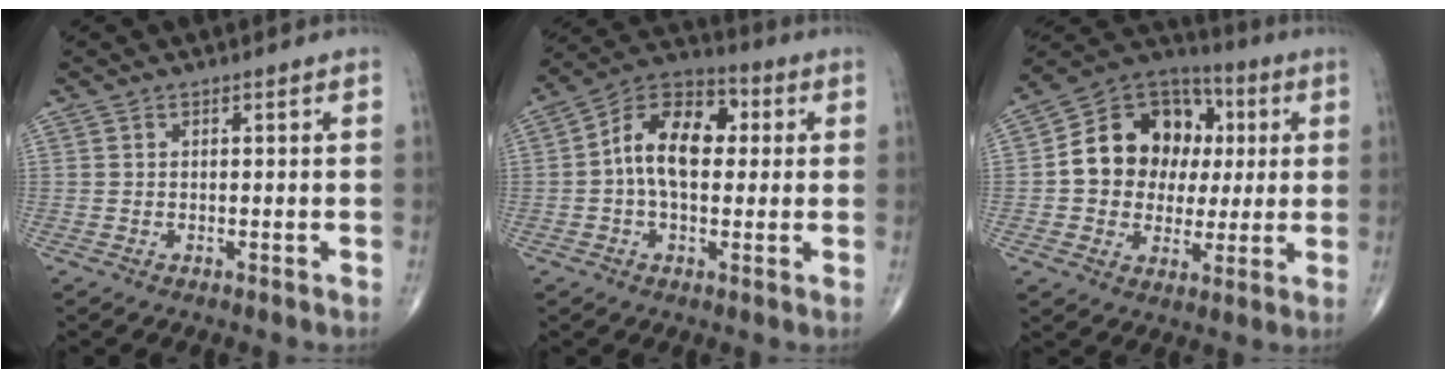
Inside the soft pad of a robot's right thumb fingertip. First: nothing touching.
{"total": 13.4, "force": [1.3, 8.2, 10.5], "torque": [-0.158, 0.030, 0.008]}
{"total": 17.3, "force": [1.9, 14.2, 9.8], "torque": [-0.115, 0.024, 0.030]}